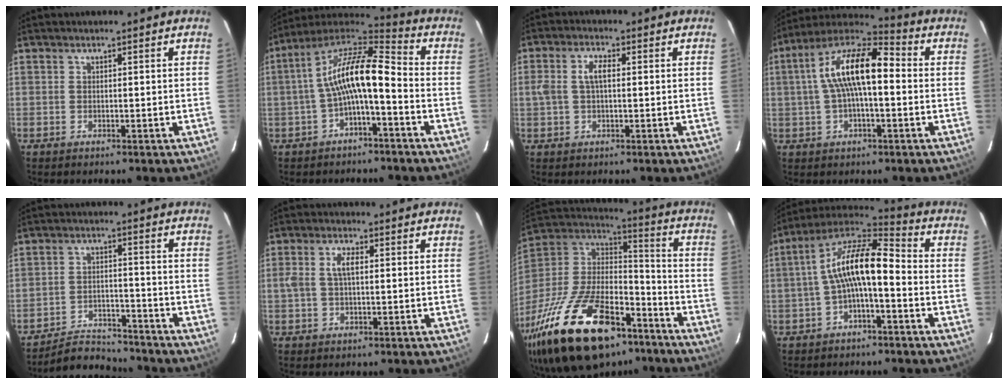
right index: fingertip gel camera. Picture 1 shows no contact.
{"total": 12.9, "force": [-2.7, 3.9, 11.9], "torque": [-0.233, 0.024, -0.055]}
{"total": 4.4, "force": [0.3, 2.0, 3.9], "torque": [-0.076, 0.010, 0.008]}
{"total": 14.6, "force": [0.9, 5.4, 13.5], "torque": [-0.248, 0.025, 0.006]}
{"total": 9.1, "force": [-8.8, 2.3, 1.1], "torque": [-0.046, 0.008, -0.137]}
{"total": 4.0, "force": [0.4, 1.8, 3.6], "torque": [-0.070, 0.008, 0.010]}
{"total": 34.3, "force": [-22.1, 15.7, 21.1], "torque": [-0.424, -0.020, -0.346]}
{"total": 12.2, "force": [-1.8, 4.0, 11.4], "torque": [-0.221, 0.024, -0.040]}